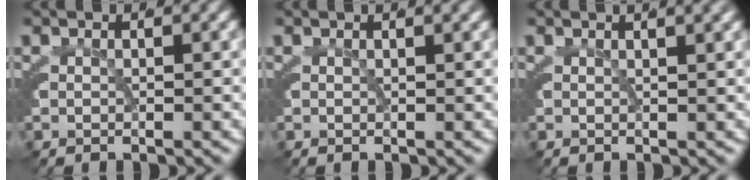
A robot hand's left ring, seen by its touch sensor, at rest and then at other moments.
{"total": 1.1, "force": [0.8, 0.1, 0.7], "torque": [-0.005, 0.005, 0.009]}
{"total": 2.4, "force": [1.6, 0.6, 1.6], "torque": [-0.013, 0.010, 0.020]}